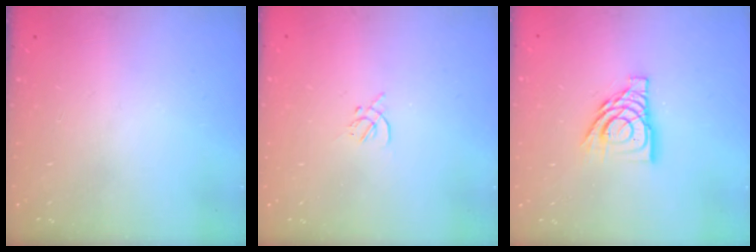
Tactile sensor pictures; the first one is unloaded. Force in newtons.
{"total": 1.4, "press": 1.3, "slide": 0.5}
{"total": 12.9, "press": 12.8, "slide": 1.6}